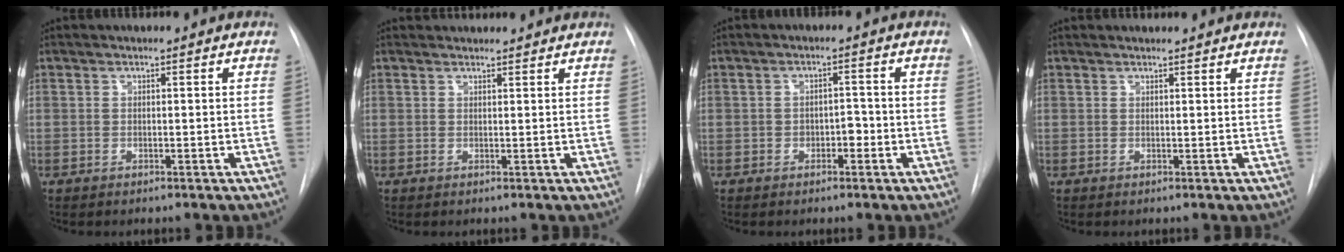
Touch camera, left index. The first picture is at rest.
{"total": 5.0, "force": [4.8, 1.0, 0.7], "torque": [-0.006, 0.031, 0.055]}
{"total": 2.2, "force": [-0.8, 1.3, 1.5], "torque": [-0.015, 0.007, -0.012]}
{"total": 3.4, "force": [3.3, 0.3, 0.8], "torque": [-0.013, 0.020, 0.038]}